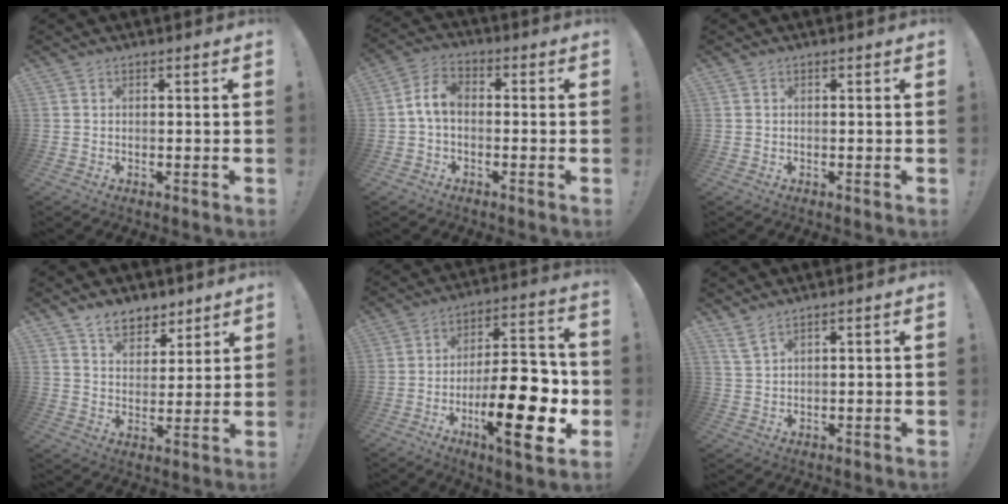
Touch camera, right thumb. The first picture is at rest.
{"total": 6.8, "force": [-0.7, 4.0, 5.5], "torque": [-0.108, 0.010, -0.008]}
{"total": 0.0}
{"total": 8.2, "force": [6.4, 4.6, 2.3], "torque": [-0.034, -0.045, 0.123]}
{"total": 23.8, "force": [-6.8, 8.5, 21.2], "torque": [-0.323, 0.035, -0.101]}
{"total": 4.0, "force": [3.1, 0.5, 2.5], "torque": [-0.054, -0.012, 0.059]}